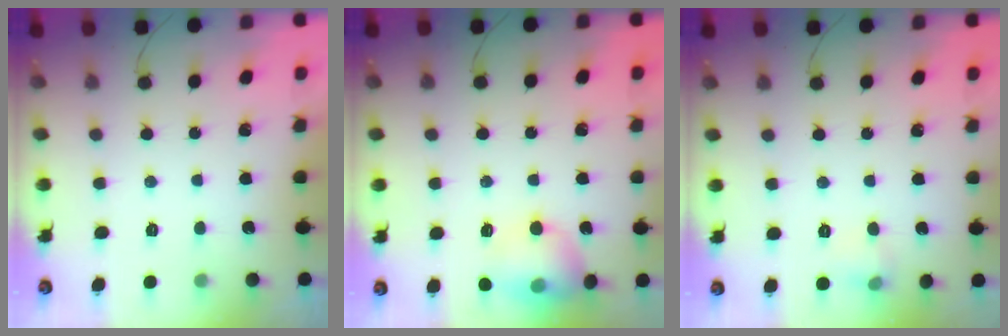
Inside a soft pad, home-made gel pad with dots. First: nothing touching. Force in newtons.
{"total": 12.8, "press": 12.6, "slide": 1.9}
{"total": 4.8, "press": 4.7, "slide": 1.2}